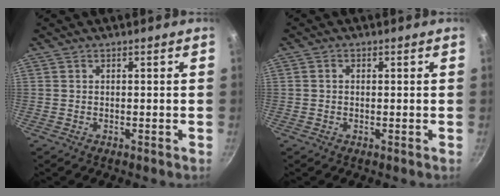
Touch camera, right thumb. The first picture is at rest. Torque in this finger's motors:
{"motor_torque": [-0.17, -0.52, -0.39, -0.04, 0.07]}